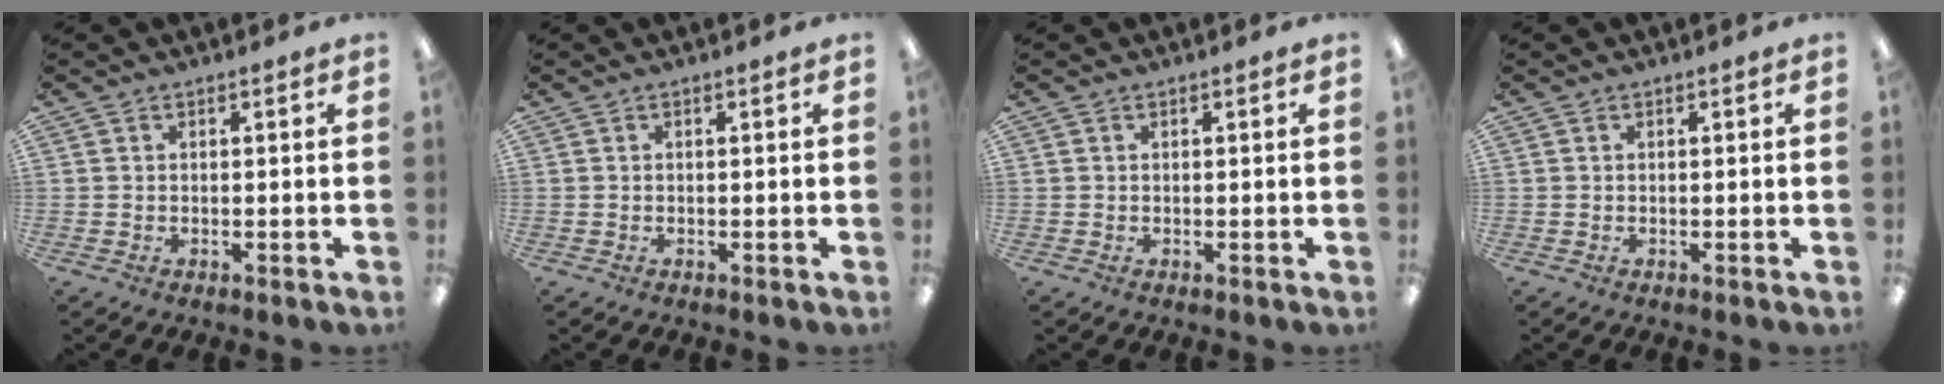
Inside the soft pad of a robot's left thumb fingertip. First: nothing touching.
{"total": 0.0}
{"total": 0.0}
{"total": 0.0}